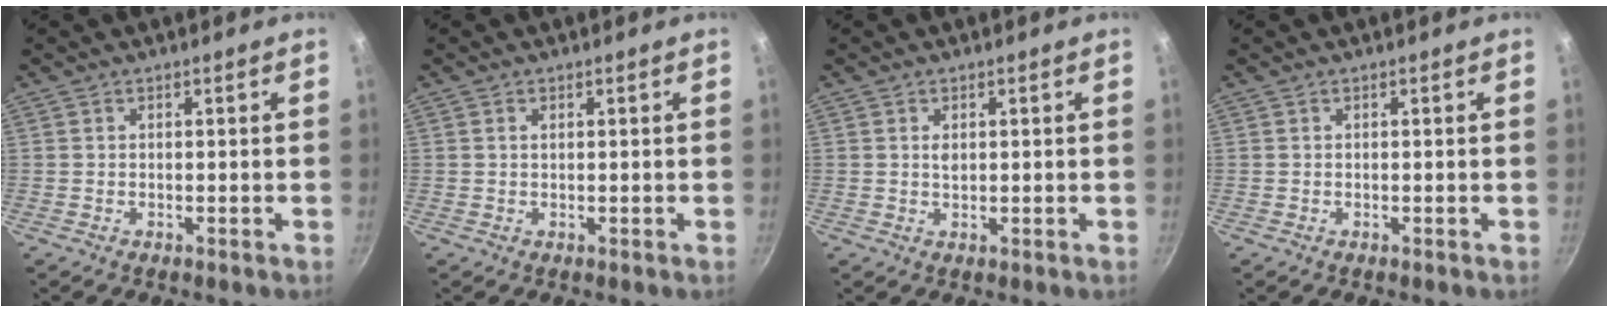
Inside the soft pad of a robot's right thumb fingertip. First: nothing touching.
{"total": 0.8, "force": [0.3, 0.4, 0.6], "torque": [-0.011, 0.002, 0.006]}
{"total": 1.6, "force": [0.5, 1.0, 1.2], "torque": [-0.021, 0.001, 0.009]}
{"total": 0.0}